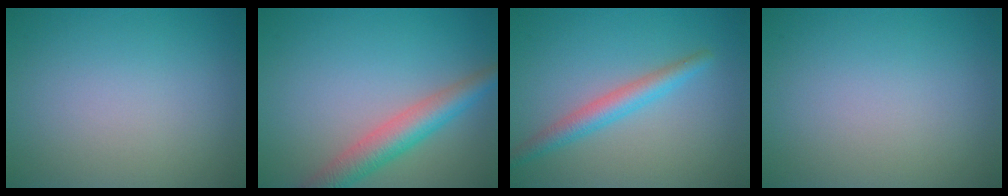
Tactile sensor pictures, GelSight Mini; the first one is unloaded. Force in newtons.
{"total": 4.5, "press": 4.5, "slide": 0.2}
{"total": 2.9, "press": 2.9, "slide": 0.1}
{"total": 0.0}